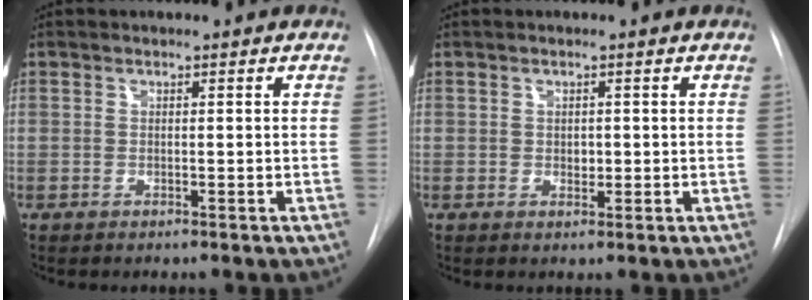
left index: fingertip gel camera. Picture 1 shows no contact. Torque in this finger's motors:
{"motor_torque": [0.13, 0.01, 0.00, 0.00]}